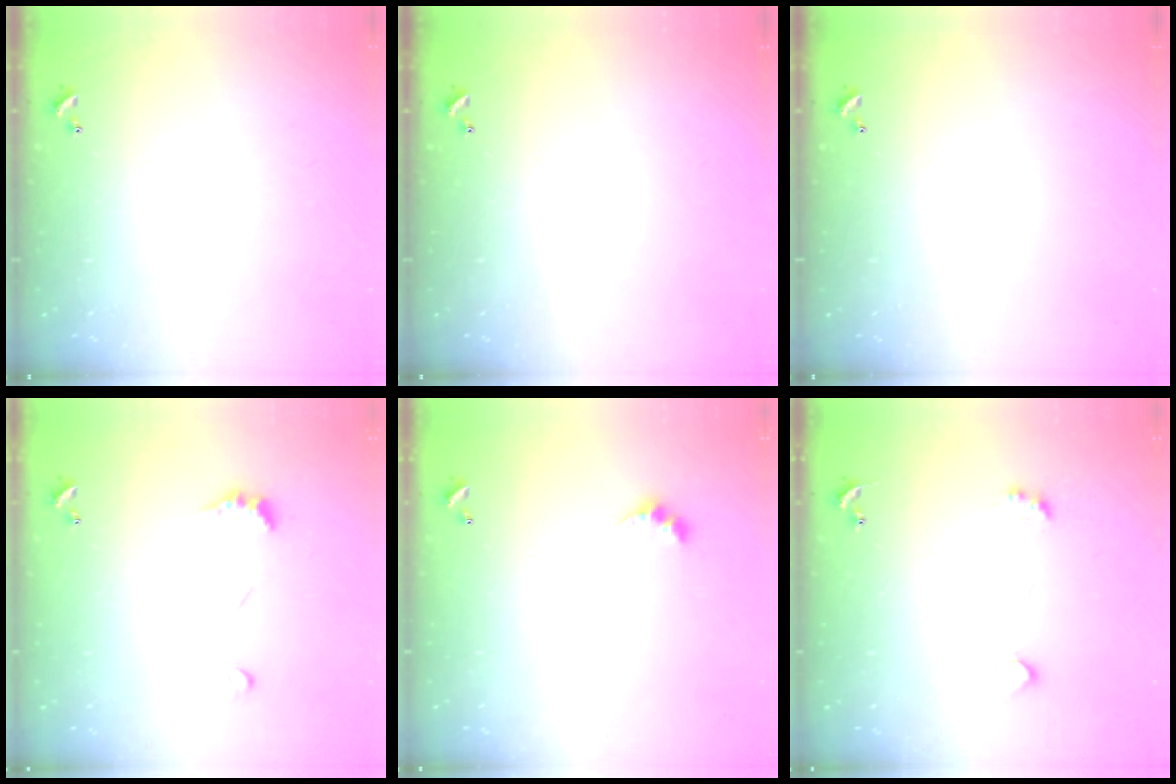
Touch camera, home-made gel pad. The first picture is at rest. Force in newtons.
{"total": 0.0}
{"total": 0.0}
{"total": 2.5, "press": 2.4, "slide": 0.7}
{"total": 2.4, "press": 2.4, "slide": 0.5}
{"total": 2.1, "press": 1.9, "slide": 1.0}